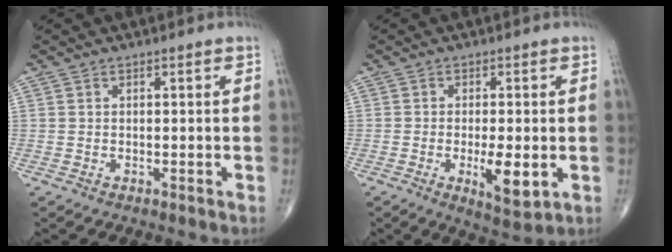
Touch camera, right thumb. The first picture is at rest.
{"total": 7.0, "force": [-1.6, 2.3, 6.4], "torque": [-0.099, -0.017, -0.022]}